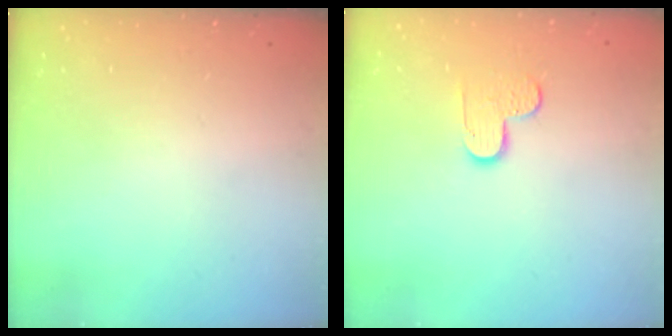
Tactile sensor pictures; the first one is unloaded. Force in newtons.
{"total": 4.9, "press": 4.9, "slide": 0.2}